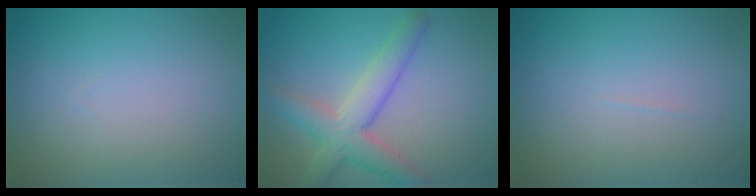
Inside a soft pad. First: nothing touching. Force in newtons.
{"total": 4.6, "press": 4.6, "slide": 0.3}
{"total": 0.0}